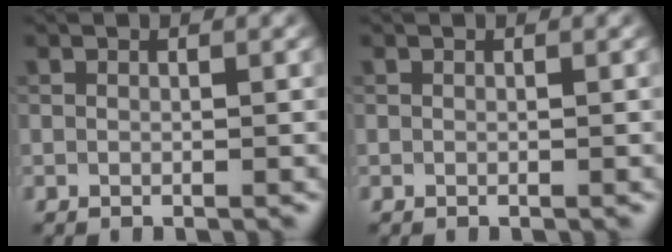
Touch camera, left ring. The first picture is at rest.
{"total": 0.0}